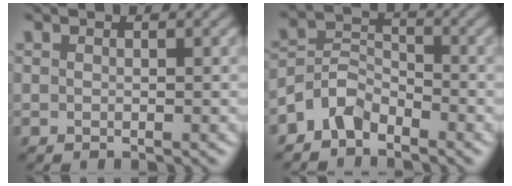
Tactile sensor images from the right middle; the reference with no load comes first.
{"total": 3.7, "force": [-2.7, 2.1, 1.3], "torque": [-0.024, 0.010, -0.065]}